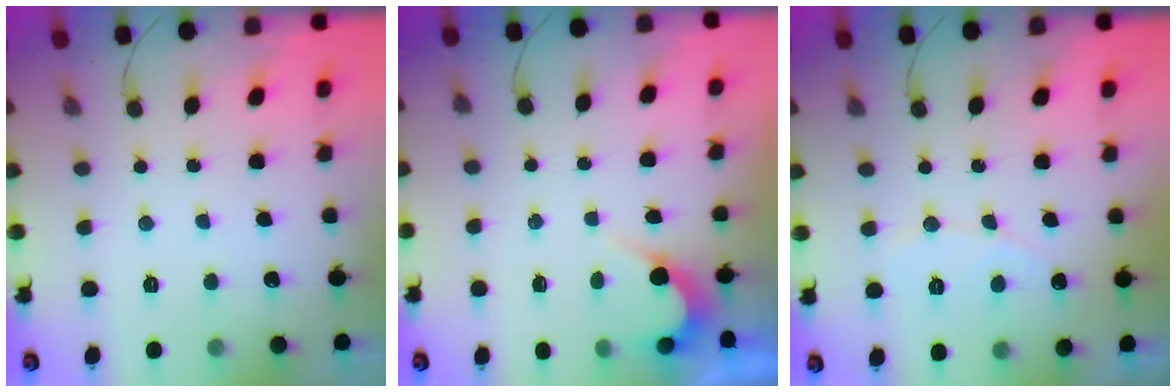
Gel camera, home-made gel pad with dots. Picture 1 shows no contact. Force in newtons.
{"total": 3.2, "press": 3.2, "slide": 0.2}
{"total": 5.1, "press": 5.1, "slide": 0.4}